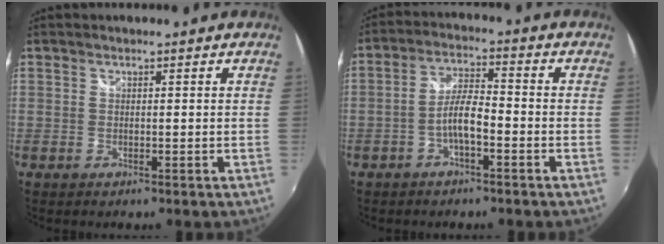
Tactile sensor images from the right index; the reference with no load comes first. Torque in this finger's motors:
{"motor_torque": [0.65, -0.38, 0.35, 0.12]}